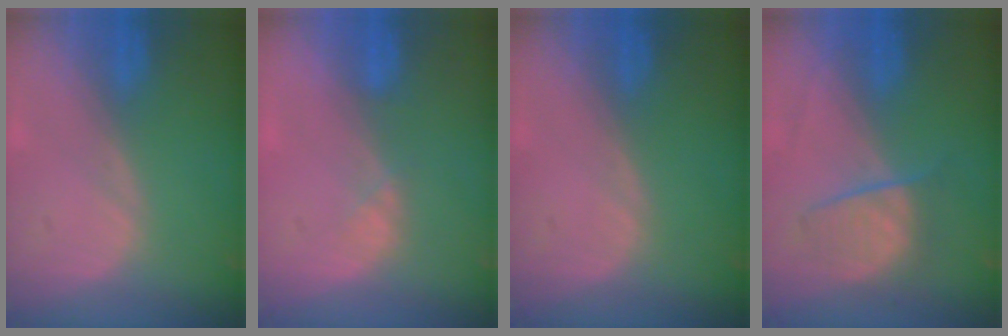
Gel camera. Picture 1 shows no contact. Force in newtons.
{"total": 1.4, "press": 1.2, "slide": 0.7}
{"total": 0.0}
{"total": 4.9, "press": 4.9, "slide": 0.5}